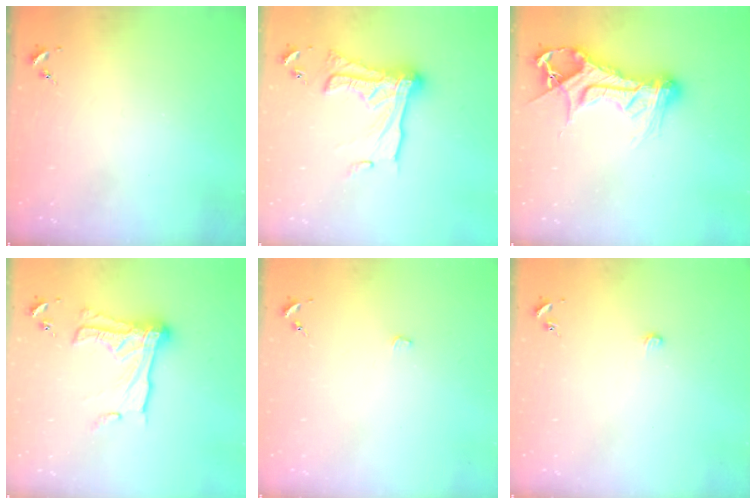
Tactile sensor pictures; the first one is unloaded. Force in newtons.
{"total": 19.0, "press": 18.9, "slide": 1.6}
{"total": 15.2, "press": 15.1, "slide": 1.4}
{"total": 17.7, "press": 17.6, "slide": 1.5}
{"total": 1.3, "press": 1.3, "slide": 0.1}
{"total": 4.0, "press": 4.0, "slide": 0.4}